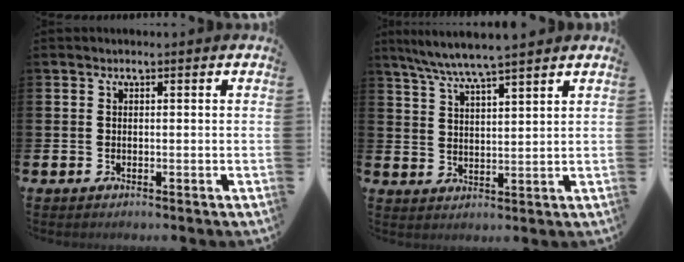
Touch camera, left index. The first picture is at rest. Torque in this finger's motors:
{"motor_torque": [0.12, -0.36, 0.72, 0.12]}